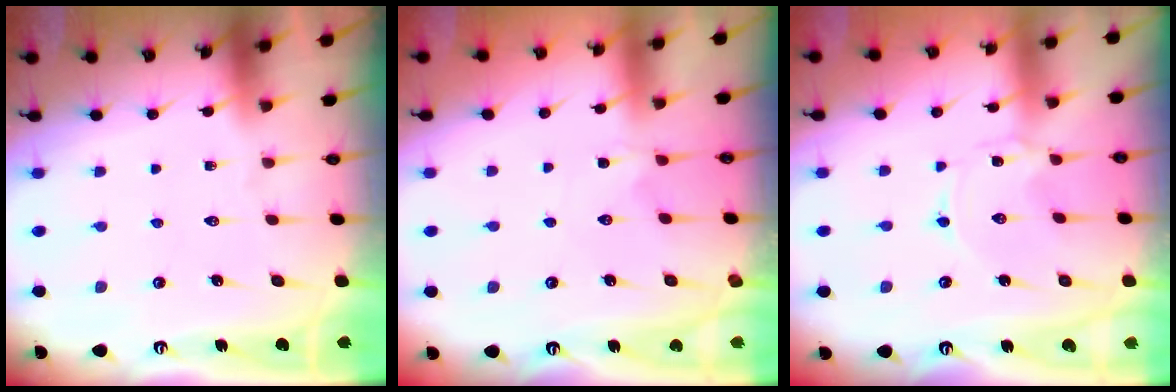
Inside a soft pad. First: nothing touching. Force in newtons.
{"total": 0.6, "press": 0.5, "slide": 0.3}
{"total": 0.0}